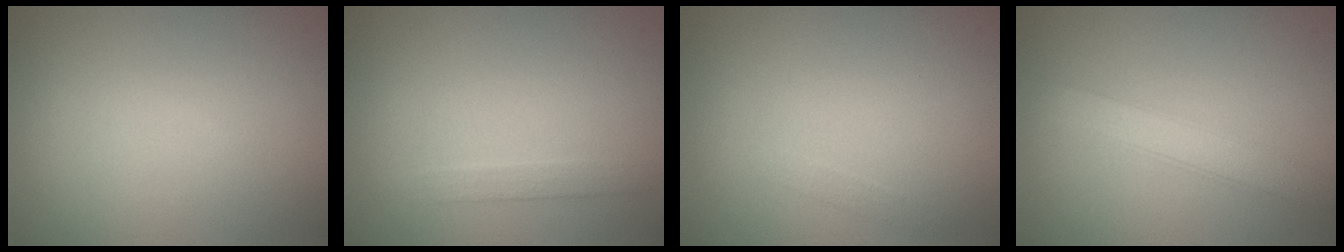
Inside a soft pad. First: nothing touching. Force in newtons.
{"total": 1.2, "press": 1.2, "slide": 0.1}
{"total": 0.8, "press": 0.8, "slide": 0.0}
{"total": 2.4, "press": 2.4, "slide": 0.2}